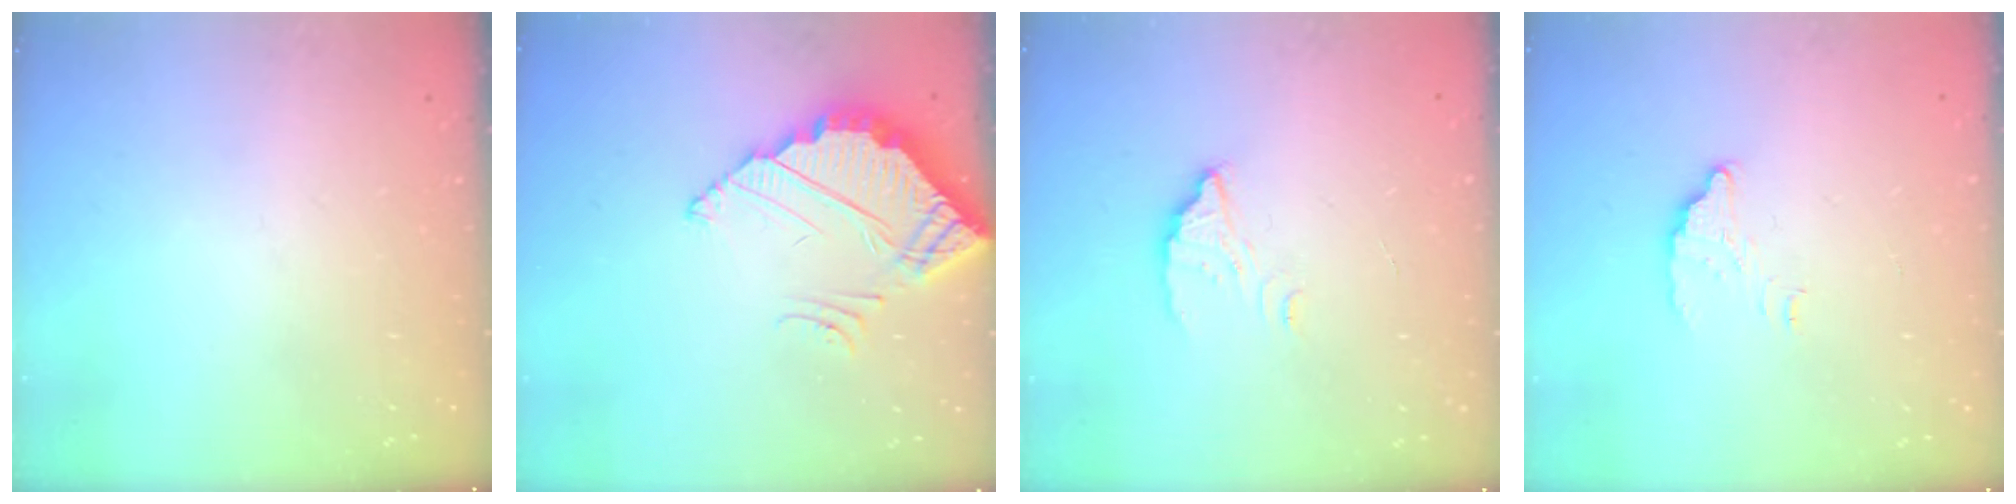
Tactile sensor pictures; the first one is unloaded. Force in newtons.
{"total": 3.9, "press": 3.8, "slide": 0.2}
{"total": 2.9, "press": 2.9, "slide": 0.1}
{"total": 3.4, "press": 3.4, "slide": 0.2}